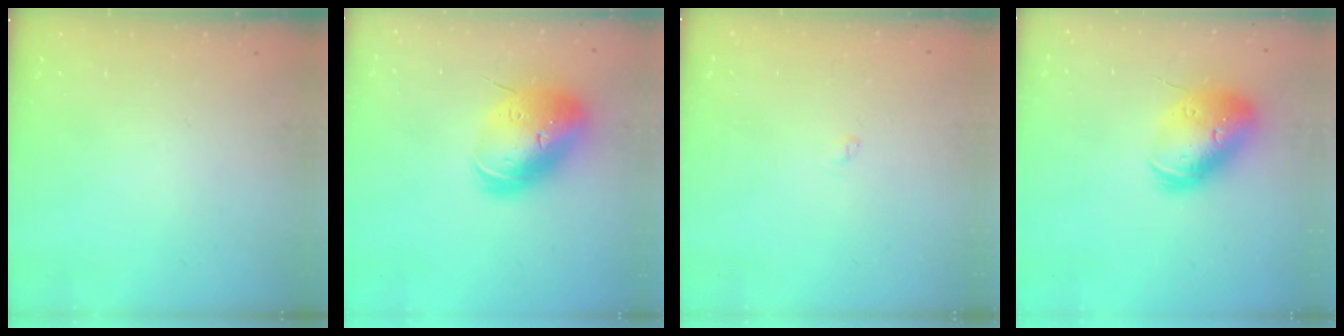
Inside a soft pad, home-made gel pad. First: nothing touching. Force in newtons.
{"total": 21.6, "press": 21.3, "slide": 3.4}
{"total": 2.2, "press": 2.2, "slide": 0.2}
{"total": 18.2, "press": 18.0, "slide": 2.6}